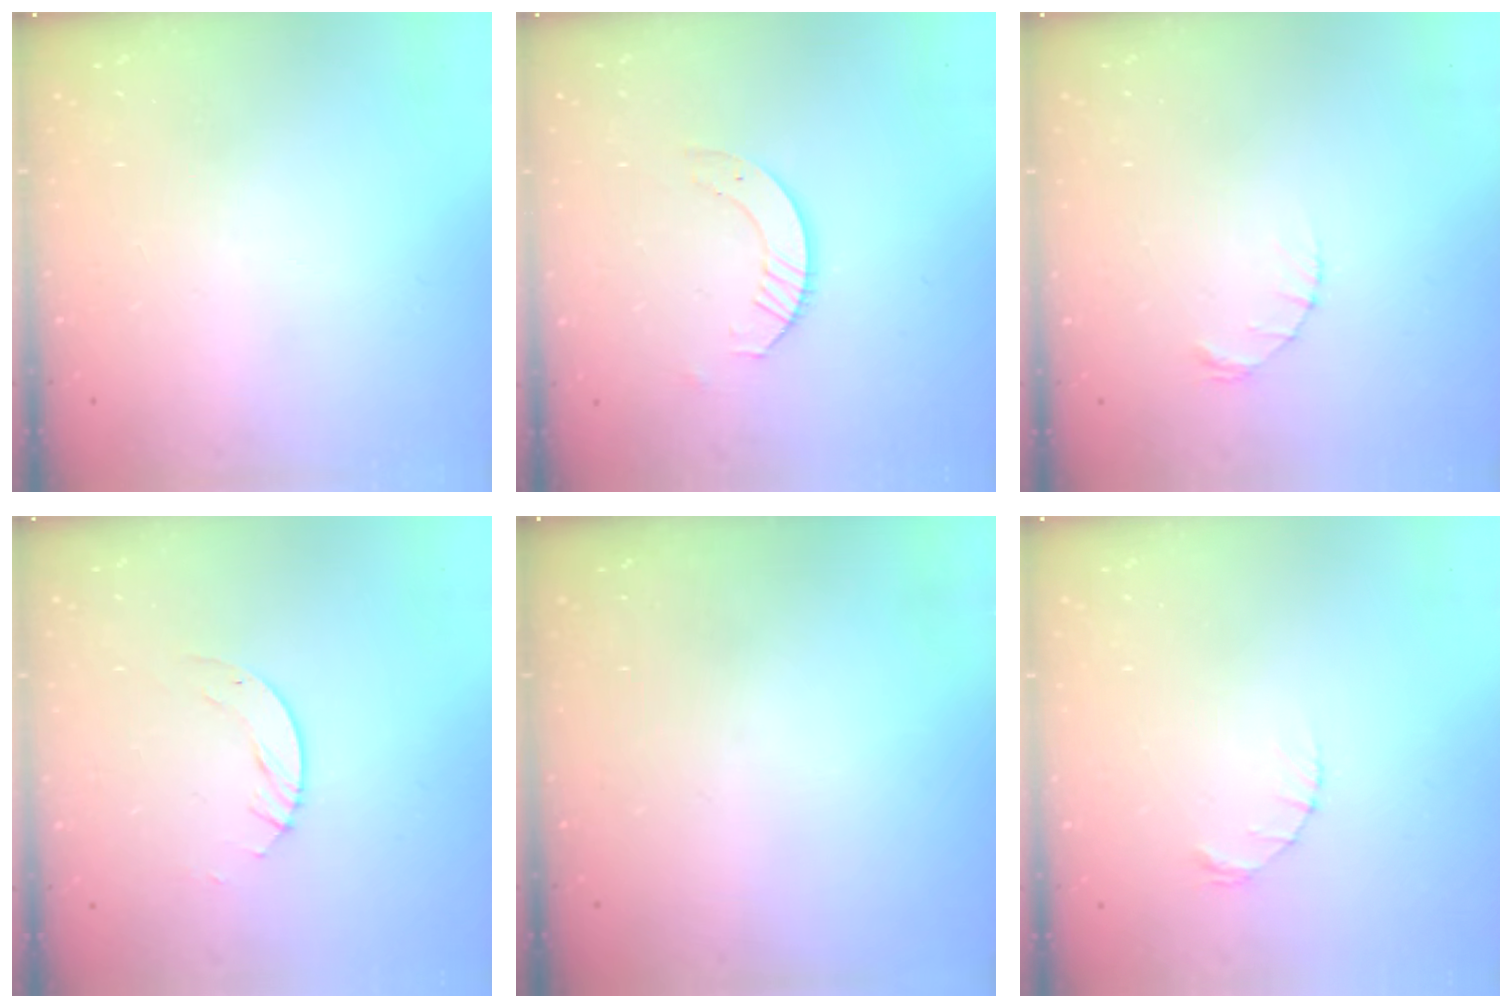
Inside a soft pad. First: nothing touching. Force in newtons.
{"total": 3.8, "press": 3.8, "slide": 0.1}
{"total": 1.2, "press": 1.1, "slide": 0.2}
{"total": 4.5, "press": 4.5, "slide": 0.4}
{"total": 0.0}
{"total": 1.2, "press": 1.1, "slide": 0.2}